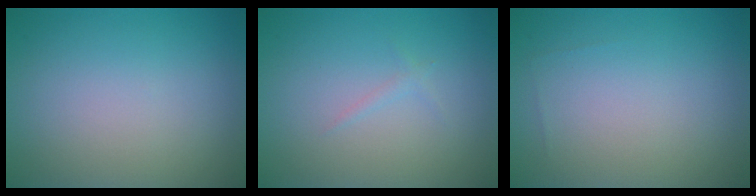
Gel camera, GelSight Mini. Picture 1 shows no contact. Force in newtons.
{"total": 0.6, "press": 0.6, "slide": 0.1}
{"total": 0.0}